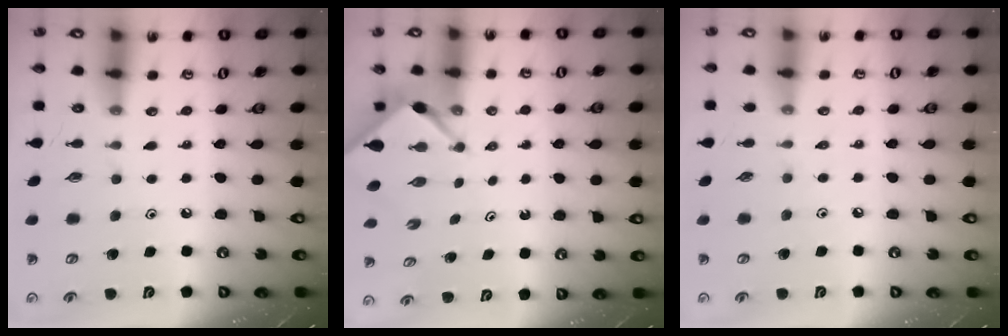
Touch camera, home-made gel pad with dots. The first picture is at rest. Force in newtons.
{"total": 2.2, "press": 2.2, "slide": 0.3}
{"total": 2.1, "press": 2.1, "slide": 0.4}